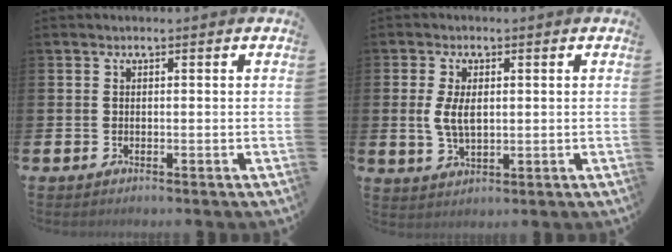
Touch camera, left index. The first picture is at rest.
{"total": 4.6, "force": [0.9, 2.4, 3.8], "torque": [-0.061, 0.002, 0.011]}